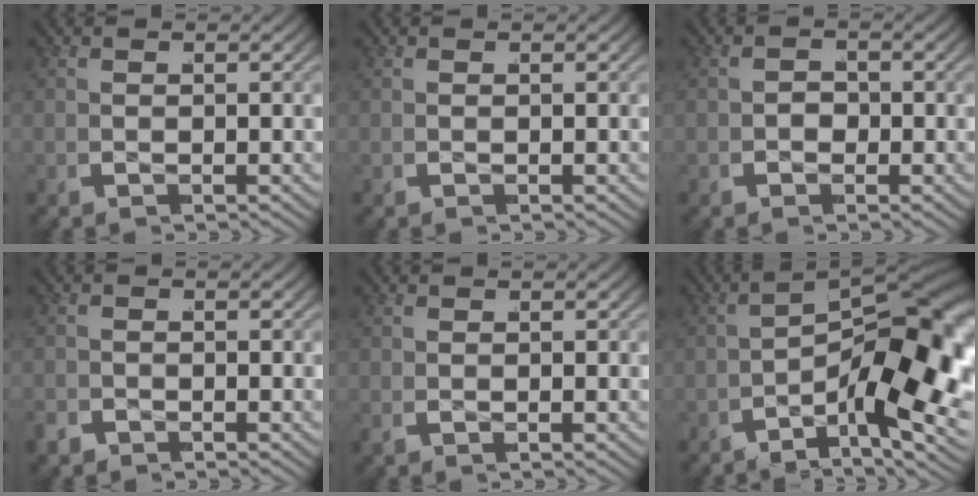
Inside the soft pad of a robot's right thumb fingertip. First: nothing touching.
{"total": 0.0}
{"total": 1.6, "force": [-0.7, 1.2, 0.8], "torque": [-0.011, -0.002, -0.012]}
{"total": 0.9, "force": [-0.7, 0.4, -0.1], "torque": [0.006, 0.006, -0.020]}
{"total": 0.0}
{"total": 15.8, "force": [-3.1, 7.3, 13.6], "torque": [-0.203, -0.029, -0.043]}